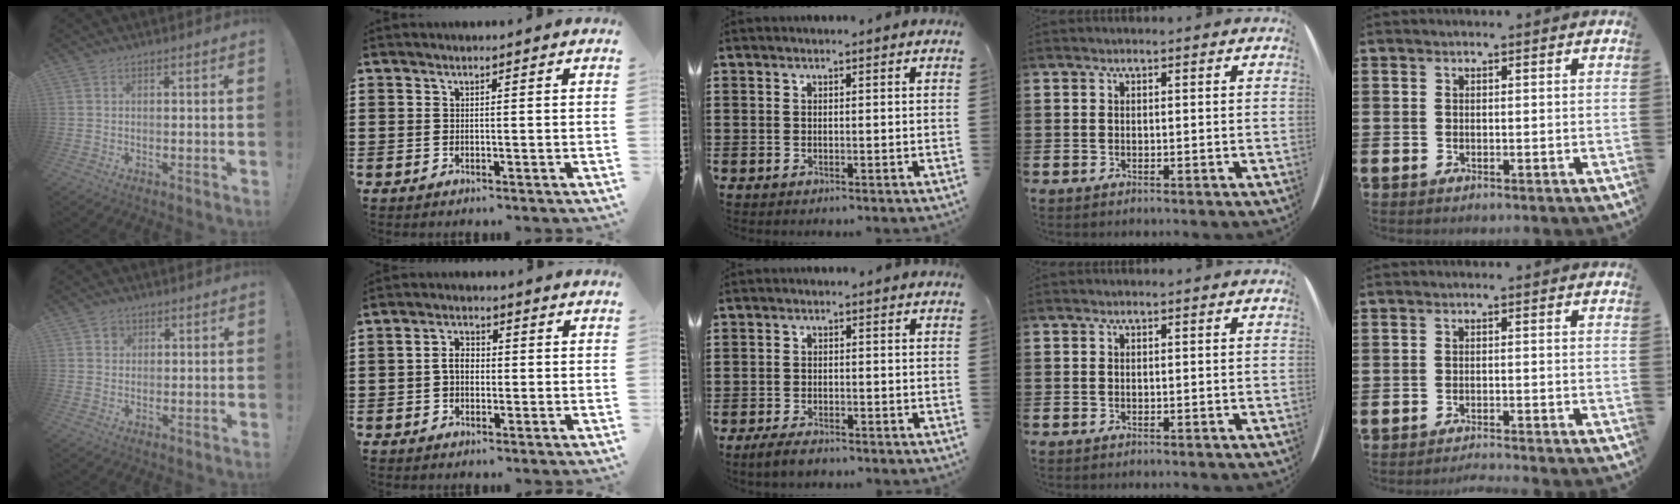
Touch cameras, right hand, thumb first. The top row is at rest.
{"thumb": {"total": 2.7, "force": [1.3, 2.3, 0.4], "torque": [0.000, -0.004, 0.021]}, "index": {"total": 3.1, "force": [-0.4, 1.9, 2.4], "torque": [-0.048, 0.006, -0.008]}, "middle": {"total": 2.6, "force": [-2.2, 0.9, 1.1], "torque": [-0.035, 0.000, -0.048]}, "little": {"total": 1.3, "force": [-1.3, -0.2, 0.1], "torque": [-0.002, 0.003, -0.027]}}